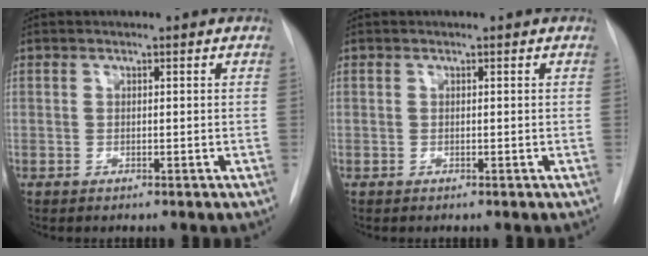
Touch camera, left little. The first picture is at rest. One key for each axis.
{"total": 0.0}